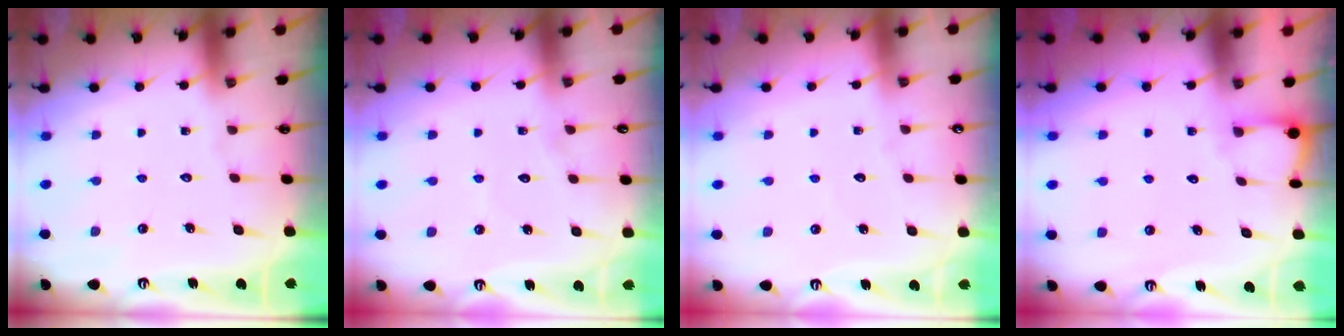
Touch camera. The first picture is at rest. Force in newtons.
{"total": 4.7, "press": 4.7, "slide": 0.4}
{"total": 2.4, "press": 2.4, "slide": 0.2}
{"total": 2.8, "press": 2.8, "slide": 0.2}